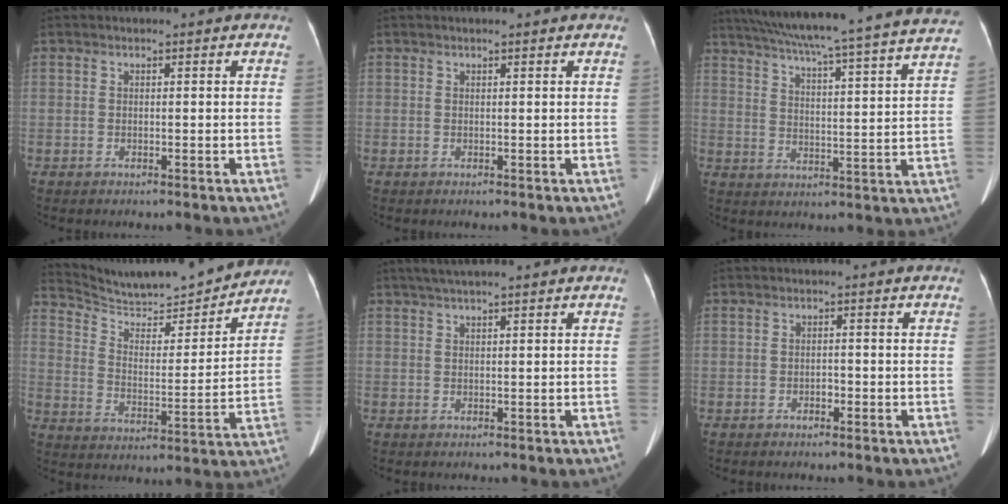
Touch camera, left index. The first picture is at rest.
{"total": 1.0, "force": [0.9, 0.0, 0.5], "torque": [-0.007, 0.014, 0.017]}
{"total": 29.7, "force": [26.8, -0.1, 12.8], "torque": [-0.213, -0.045, 0.343]}
{"total": 19.6, "force": [18.3, 2.3, 6.7], "torque": [-0.109, -0.015, 0.270]}
{"total": 4.5, "force": [3.5, -0.1, 2.7], "torque": [-0.048, 0.030, 0.064]}
{"total": 1.1, "force": [-0.6, 0.6, 0.7], "torque": [-0.010, 0.003, -0.008]}